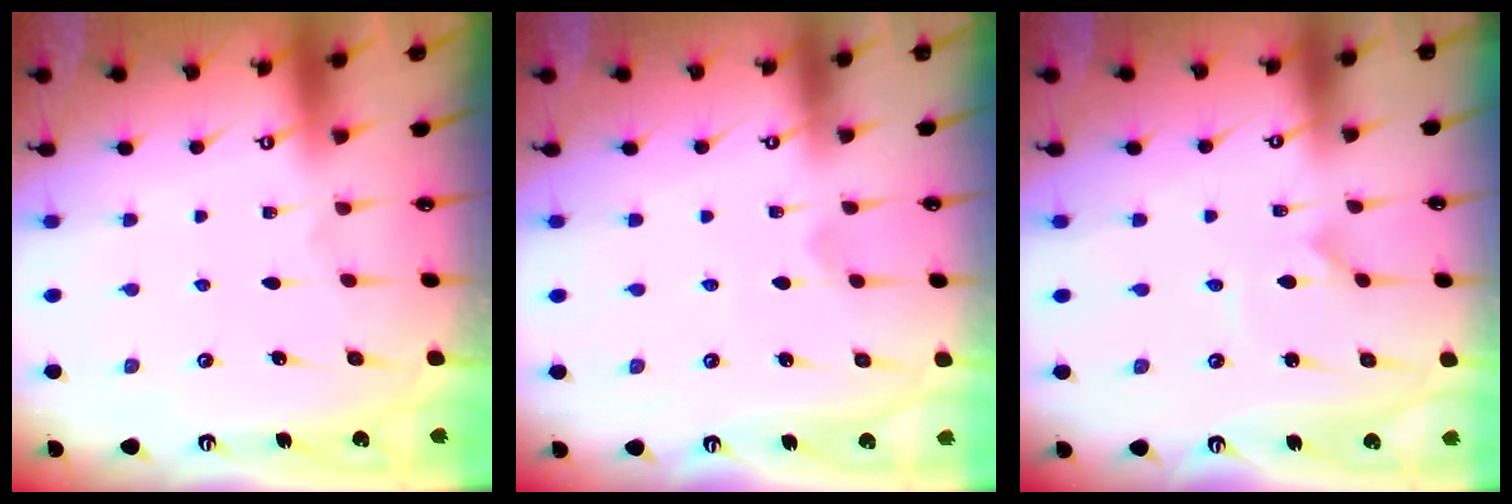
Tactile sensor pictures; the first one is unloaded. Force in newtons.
{"total": 1.0, "press": 1.0, "slide": 0.3}
{"total": 1.1, "press": 1.1, "slide": 0.1}